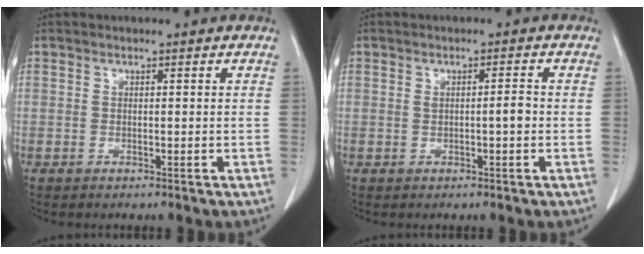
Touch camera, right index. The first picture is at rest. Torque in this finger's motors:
{"motor_torque": [0.06, -0.03, 0.05, 0.01]}